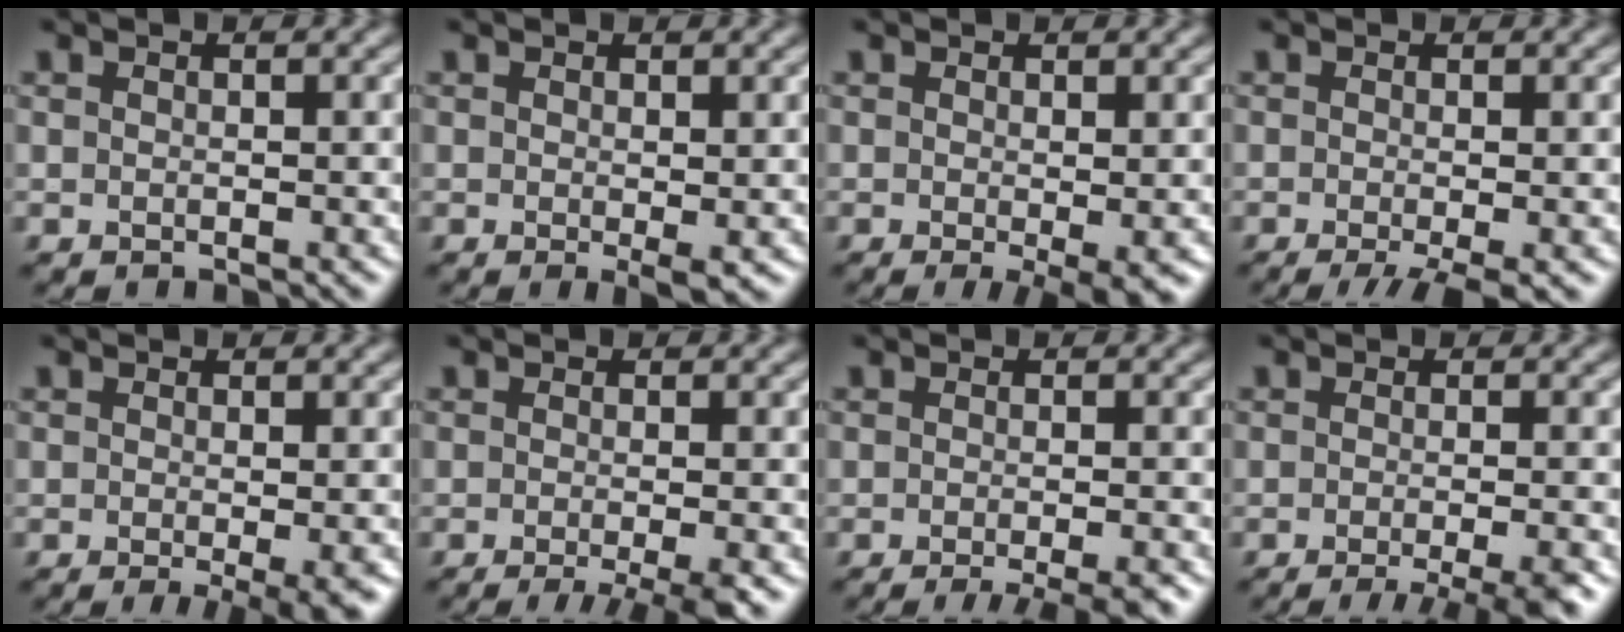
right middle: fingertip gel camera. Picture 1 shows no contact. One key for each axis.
{"total": 1.3, "fx": 0.0, "fy": 0.1, "fz": 1.3, "tx": -0.020, "ty": -0.009, "tz": -0.003}
{"total": 2.3, "fx": -0.5, "fy": 0.1, "fz": 2.2, "tx": -0.034, "ty": -0.012, "tz": -0.007}
{"total": 3.4, "fx": -1.8, "fy": 0.6, "fz": 2.9, "tx": -0.044, "ty": -0.007, "tz": -0.033}
{"total": 3.3, "fx": -1.1, "fy": 0.6, "fz": 3.1, "tx": -0.043, "ty": -0.010, "tz": -0.013}
{"total": 4.6, "fx": -2.4, "fy": 1.0, "fz": 3.9, "tx": -0.047, "ty": -0.007, "tz": -0.038}
{"total": 4.1, "fx": -2.4, "fy": 0.8, "fz": 3.2, "tx": -0.030, "ty": -0.002, "tz": -0.035}
{"total": 5.1, "fx": -3.0, "fy": 1.2, "fz": 4.0, "tx": -0.038, "ty": -0.005, "tz": -0.044}